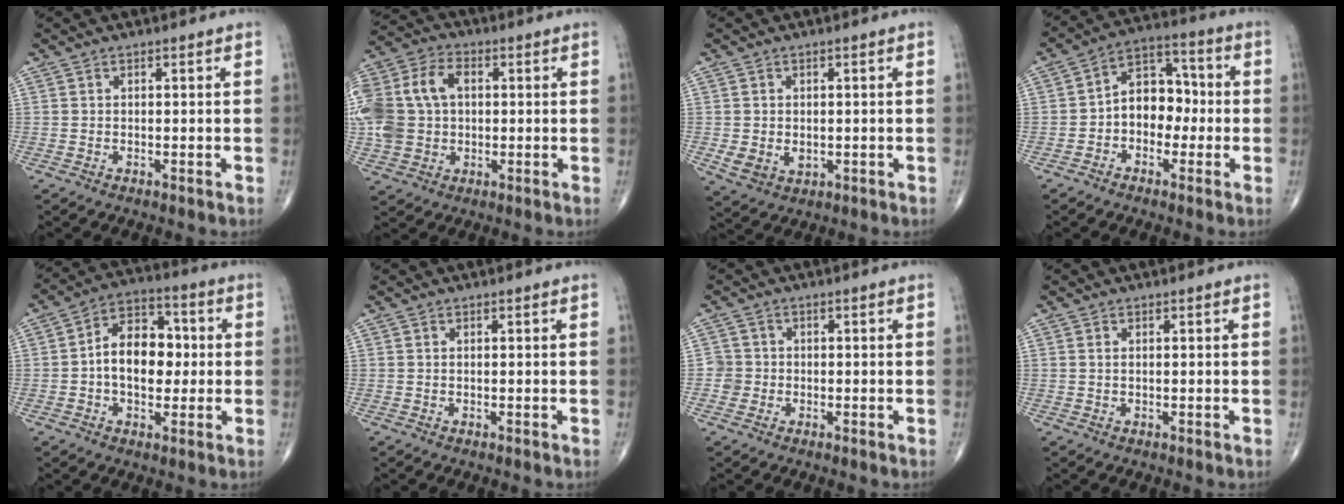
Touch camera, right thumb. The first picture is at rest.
{"total": 20.0, "force": [2.4, 15.0, 13.0], "torque": [-0.317, 0.037, 0.051]}
{"total": 5.1, "force": [-0.6, 4.0, 3.1], "torque": [-0.047, -0.004, 0.004]}
{"total": 9.5, "force": [-1.4, 7.0, 6.3], "torque": [-0.064, 0.040, -0.040]}
{"total": 12.0, "force": [-0.2, 8.0, 8.9], "torque": [-0.112, 0.026, -0.013]}
{"total": 0.0}
{"total": 2.6, "force": [-0.6, 2.5, 0.0], "torque": [0.021, 0.010, -0.017]}
{"total": 0.5, "force": [0.2, 0.3, 0.4], "torque": [-0.011, 0.002, 0.003]}